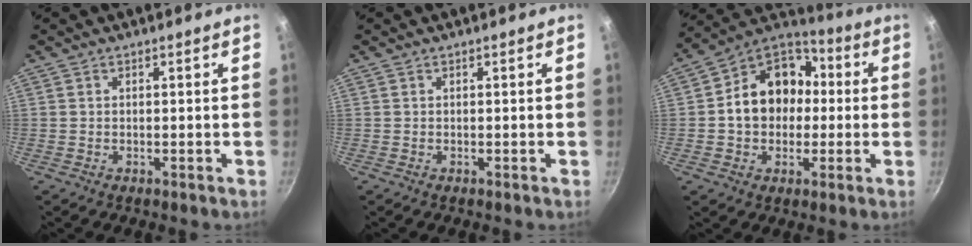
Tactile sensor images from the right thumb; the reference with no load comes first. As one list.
[{"total": 0.0}, {"total": 15.4, "force": [0.2, 12.5, 9.0], "torque": [-0.110, 0.038, -0.011]}]